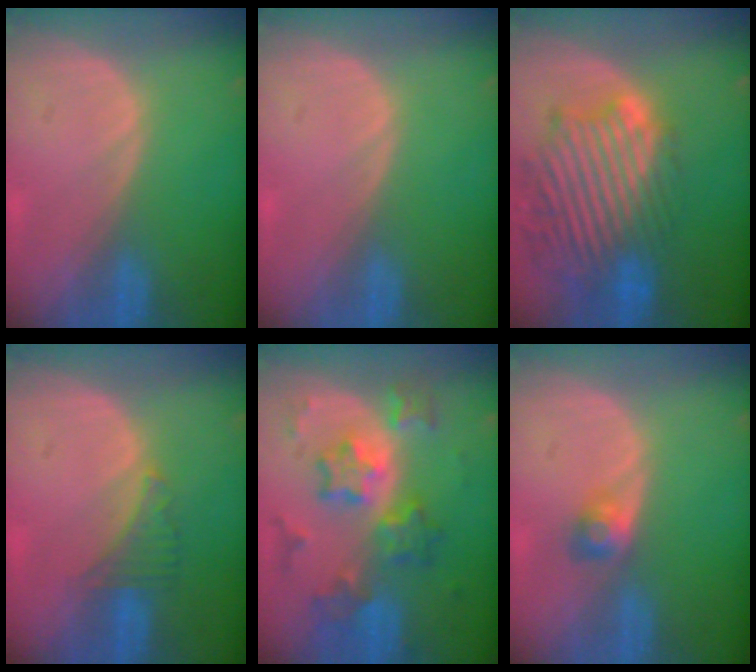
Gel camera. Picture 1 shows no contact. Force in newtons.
{"total": 0.0}
{"total": 13.5, "press": 11.8, "slide": 6.5}
{"total": 2.9, "press": 2.9, "slide": 0.6}
{"total": 8.9, "press": 8.9, "slide": 0.8}
{"total": 2.4, "press": 2.3, "slide": 0.7}